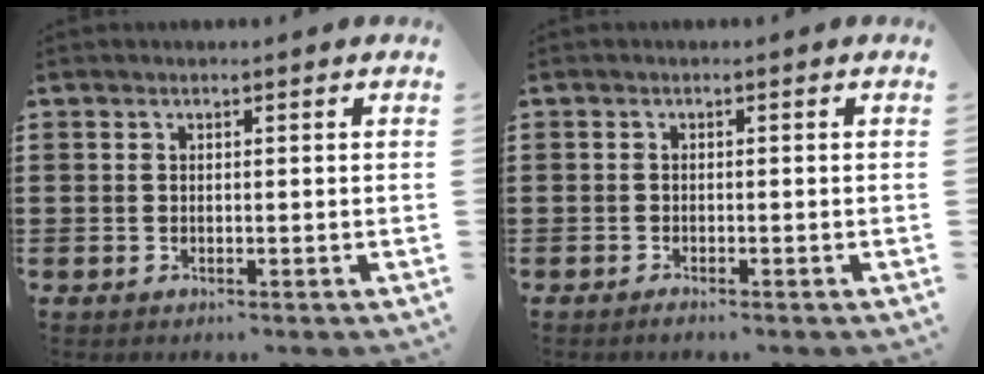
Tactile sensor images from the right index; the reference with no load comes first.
{"total": 0.7, "force": [-0.7, 0.1, 0.2], "torque": [-0.006, -0.004, -0.012]}